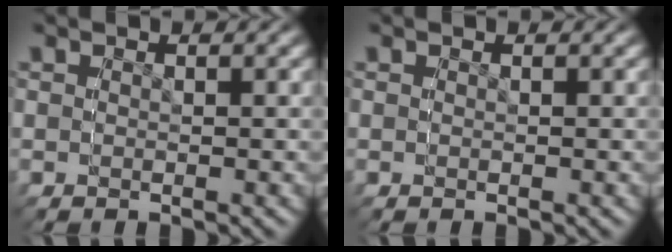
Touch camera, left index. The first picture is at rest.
{"total": 0.0}